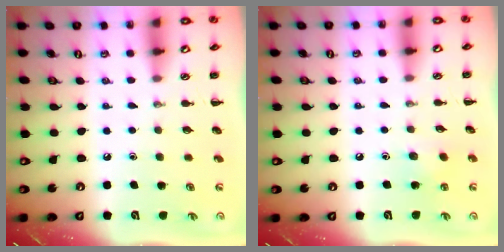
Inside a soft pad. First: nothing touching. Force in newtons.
{"total": 6.0, "press": 5.9, "slide": 1.5}